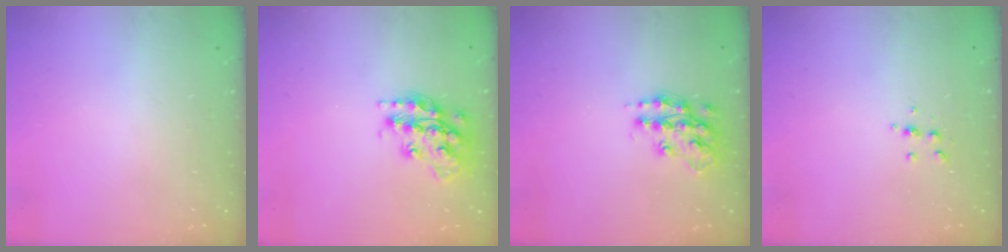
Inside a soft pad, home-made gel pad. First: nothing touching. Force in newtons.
{"total": 17.3, "press": 17.3, "slide": 1.2}
{"total": 13.4, "press": 13.4, "slide": 0.9}
{"total": 4.9, "press": 4.8, "slide": 1.1}